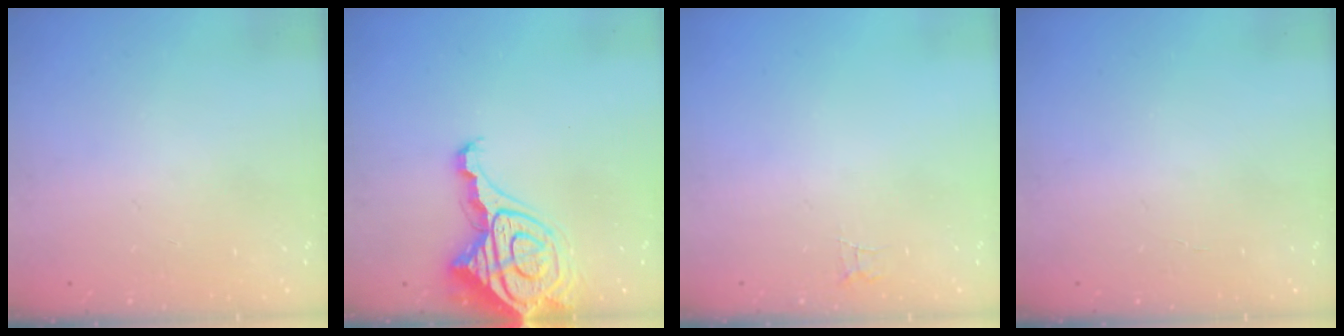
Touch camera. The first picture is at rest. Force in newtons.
{"total": 13.0, "press": 12.9, "slide": 1.4}
{"total": 2.9, "press": 2.9, "slide": 0.2}
{"total": 1.9, "press": 1.9, "slide": 0.2}